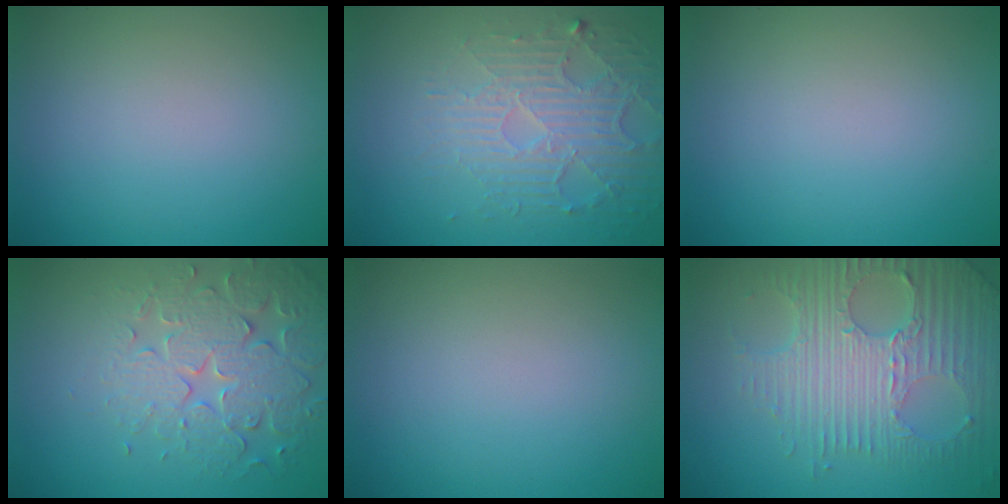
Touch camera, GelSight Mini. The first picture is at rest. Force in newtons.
{"total": 5.1, "press": 3.5, "slide": 3.7}
{"total": 0.0}
{"total": 4.6, "press": 4.6, "slide": 0.7}
{"total": 0.0}
{"total": 7.9, "press": 5.6, "slide": 5.6}